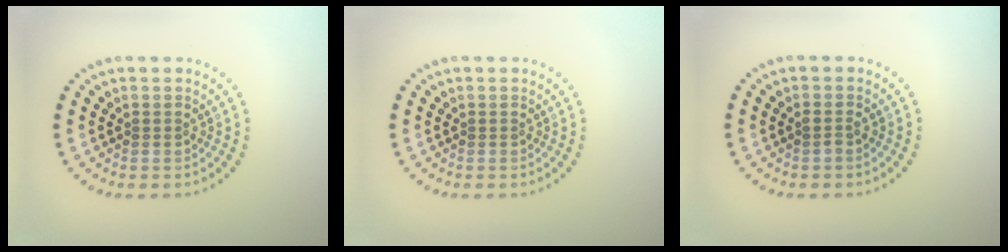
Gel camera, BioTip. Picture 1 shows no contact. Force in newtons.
{"total": 0.0}
{"total": 0.6, "press": 0.4, "slide": 0.4}